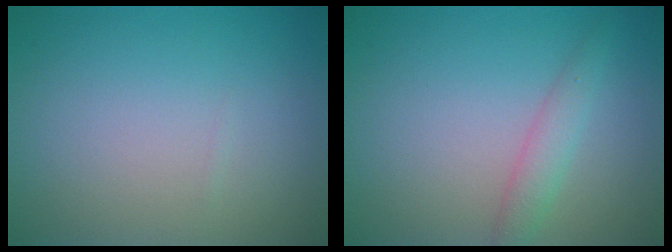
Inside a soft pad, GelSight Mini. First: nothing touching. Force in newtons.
{"total": 1.9, "press": 1.9, "slide": 0.1}